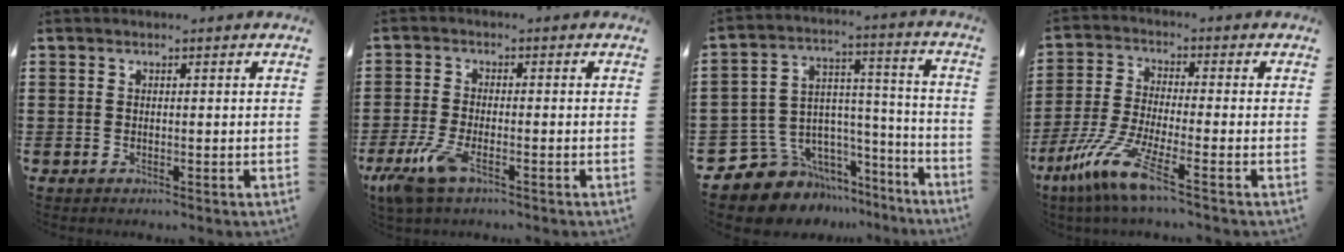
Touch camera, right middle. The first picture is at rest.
{"total": 5.6, "force": [-3.1, 1.7, 4.3], "torque": [-0.111, -0.016, -0.063]}
{"total": 9.0, "force": [-7.1, 5.5, 1.0], "torque": [-0.044, 0.003, -0.130]}
{"total": 8.9, "force": [-5.5, 0.8, 6.9], "torque": [-0.167, -0.022, -0.113]}